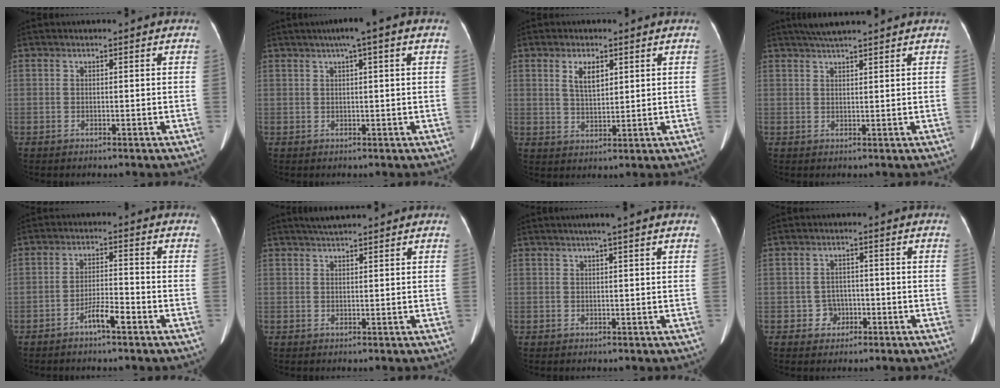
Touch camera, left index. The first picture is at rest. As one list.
[{"total": 5.2, "force": [2.9, -0.2, 4.4], "torque": [-0.069, 0.025, 0.041]}, {"total": 3.8, "force": [1.7, 1.7, 2.9], "torque": [-0.061, 0.001, 0.037]}, {"total": 5.8, "force": [5.0, -0.1, 2.9], "torque": [-0.050, 0.028, 0.084]}, {"total": 4.0, "force": [-2.7, 0.5, 2.9], "torque": [-0.053, 0.003, -0.051]}, {"total": 3.0, "force": [2.7, -0.1, 1.4], "torque": [-0.021, 0.020, 0.049]}, {"total": 2.6, "force": [1.6, -0.5, 1.9], "torque": [-0.035, 0.011, 0.027]}, {"total": 2.8, "force": [-1.1, 2.5, 0.5], "torque": [-0.003, 0.010, -0.017]}]